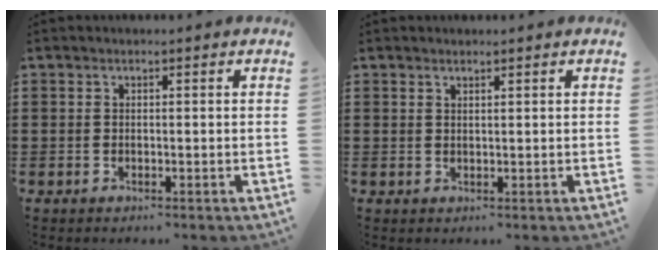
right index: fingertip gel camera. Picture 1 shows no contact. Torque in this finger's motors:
{"motor_torque": [-0.11, 0.01, -0.01, 0.01]}